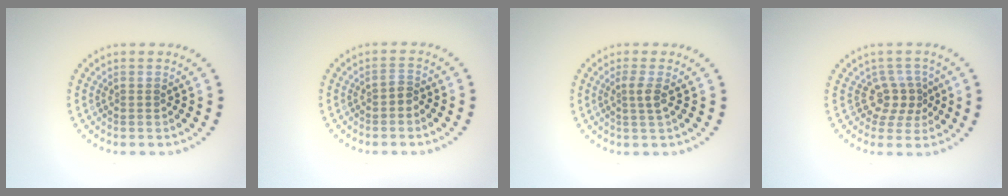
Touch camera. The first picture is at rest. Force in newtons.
{"total": 1.0, "press": 0.8, "slide": 0.6}
{"total": 1.5, "press": 1.0, "slide": 1.1}
{"total": 2.6, "press": 1.9, "slide": 1.8}